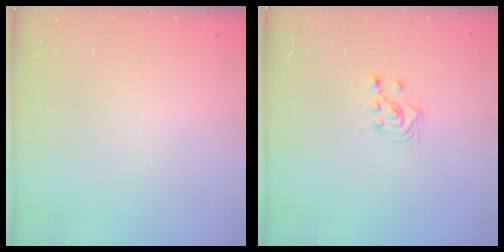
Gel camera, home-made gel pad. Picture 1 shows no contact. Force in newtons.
{"total": 4.4, "press": 4.4, "slide": 0.7}